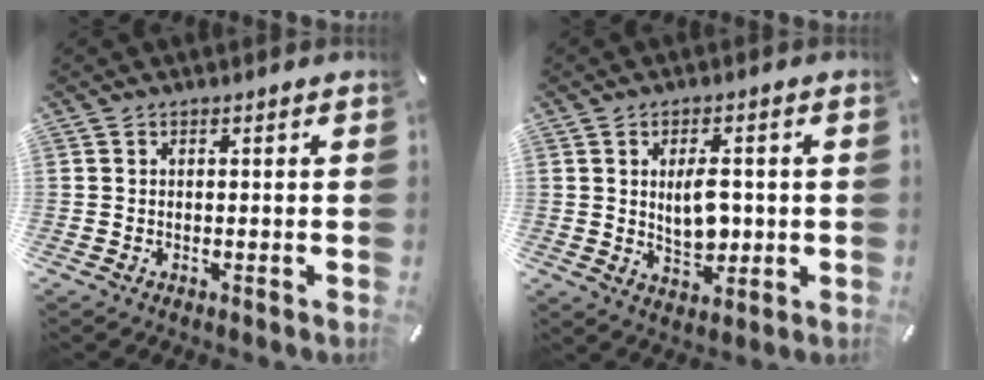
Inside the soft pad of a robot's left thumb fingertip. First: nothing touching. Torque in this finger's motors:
{"motor_torque": [0.35, 0.40, 0.46, -0.37, 0.04]}